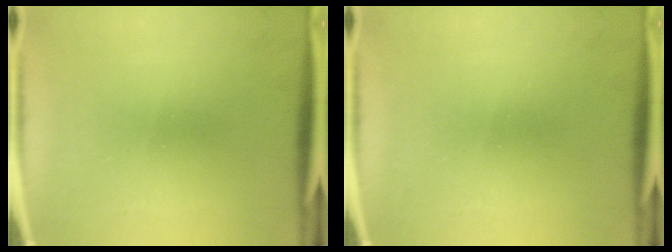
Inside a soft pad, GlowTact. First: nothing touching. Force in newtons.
{"total": 0.0}